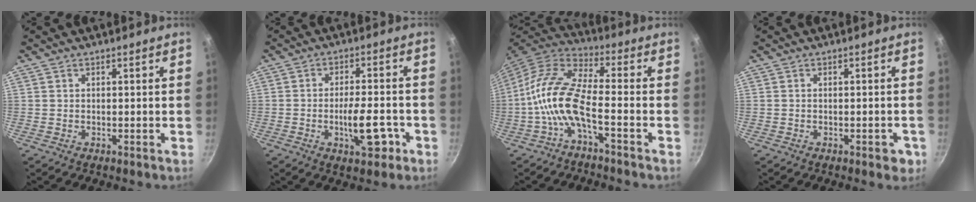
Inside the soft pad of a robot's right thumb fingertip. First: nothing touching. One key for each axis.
{"total": 8.6, "fx": -3.1, "fy": 3.4, "fz": 7.2, "tx": -0.091, "ty": 0.020, "tz": -0.047}
{"total": 12.0, "fx": -4.0, "fy": 4.0, "fz": 10.6, "tx": -0.225, "ty": 0.042, "tz": -0.090}
{"total": 3.0, "fx": -1.3, "fy": 1.4, "fz": 2.3, "tx": -0.016, "ty": 0.010, "tz": -0.012}